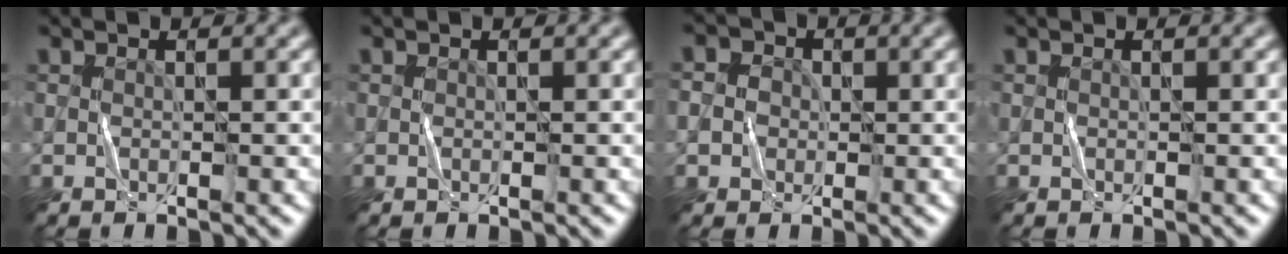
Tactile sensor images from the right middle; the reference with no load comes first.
{"total": 0.0}
{"total": 5.3, "force": [0.8, 4.8, 2.2], "torque": [-0.037, 0.035, -0.013]}
{"total": 0.0}